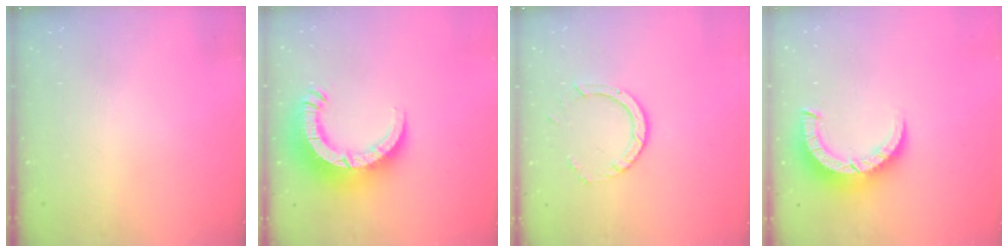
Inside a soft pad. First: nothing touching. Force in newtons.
{"total": 13.1, "press": 13.0, "slide": 1.4}
{"total": 4.2, "press": 4.2, "slide": 0.3}
{"total": 6.7, "press": 6.7, "slide": 0.7}